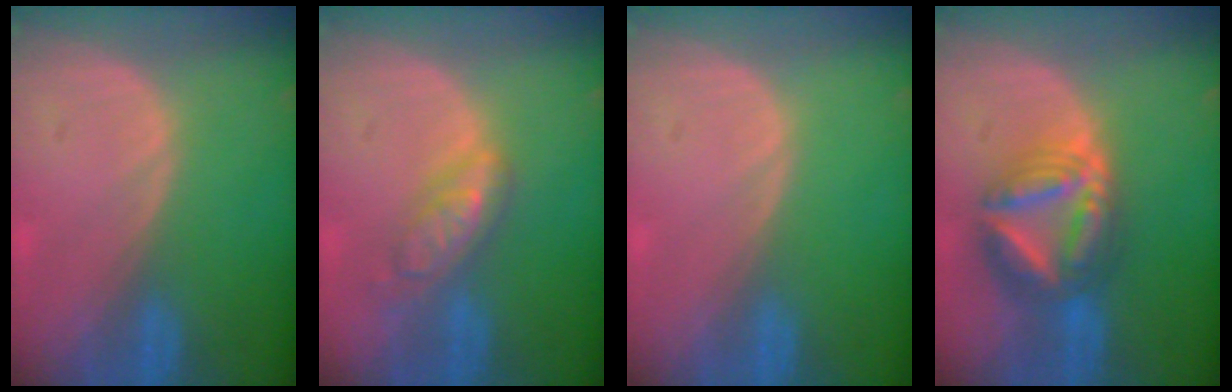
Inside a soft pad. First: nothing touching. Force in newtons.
{"total": 5.9, "press": 5.2, "slide": 2.9}
{"total": 0.0}
{"total": 8.7, "press": 8.7, "slide": 0.8}